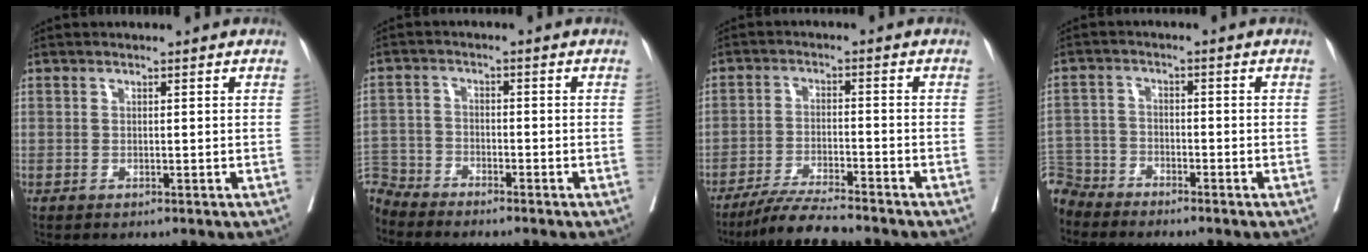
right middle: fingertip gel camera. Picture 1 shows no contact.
{"total": 5.2, "force": [-5.1, 0.7, -0.9], "torque": [0.021, -0.003, -0.101]}
{"total": 7.4, "force": [-6.7, -0.3, 3.2], "torque": [-0.052, -0.022, -0.119]}
{"total": 6.0, "force": [-5.7, 1.8, -0.8], "torque": [0.020, -0.001, -0.117]}